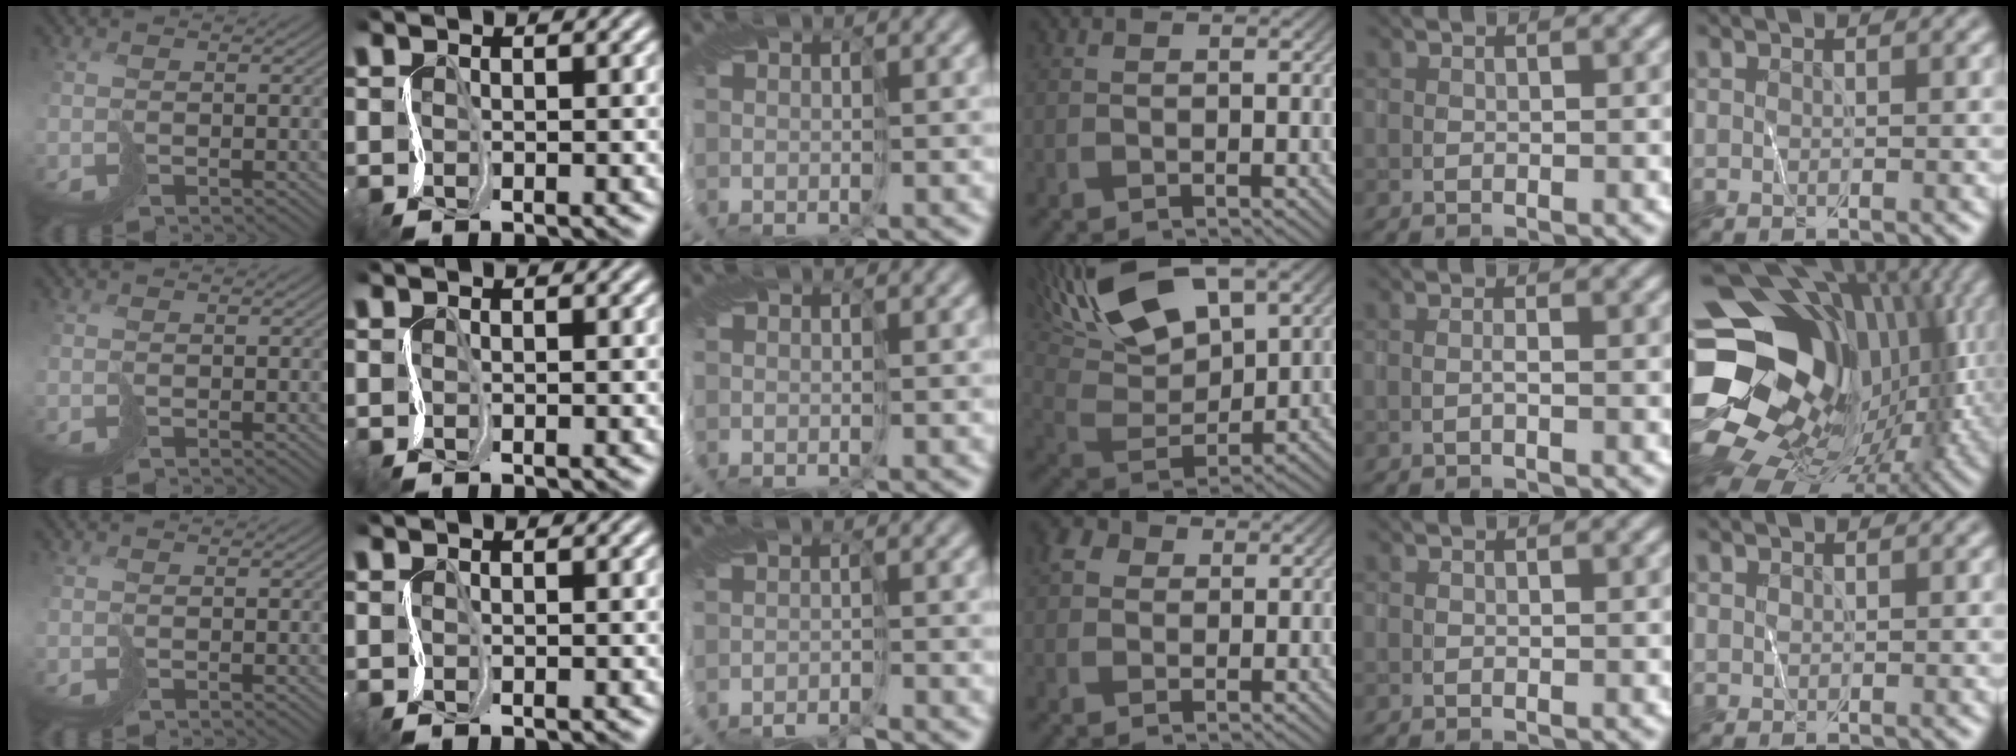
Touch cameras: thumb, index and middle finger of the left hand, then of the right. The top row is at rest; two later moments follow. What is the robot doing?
{"motion": "cut", "object": "receipt paper"}